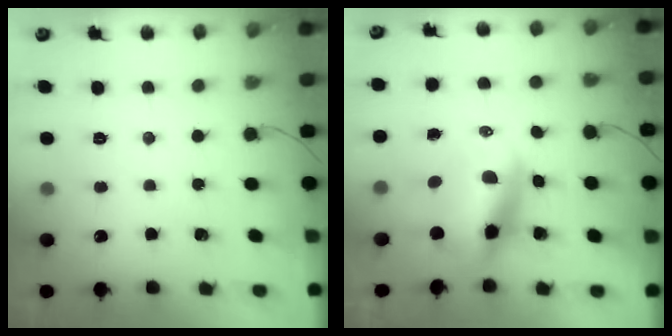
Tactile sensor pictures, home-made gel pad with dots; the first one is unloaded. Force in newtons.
{"total": 8.6, "press": 8.3, "slide": 2.4}